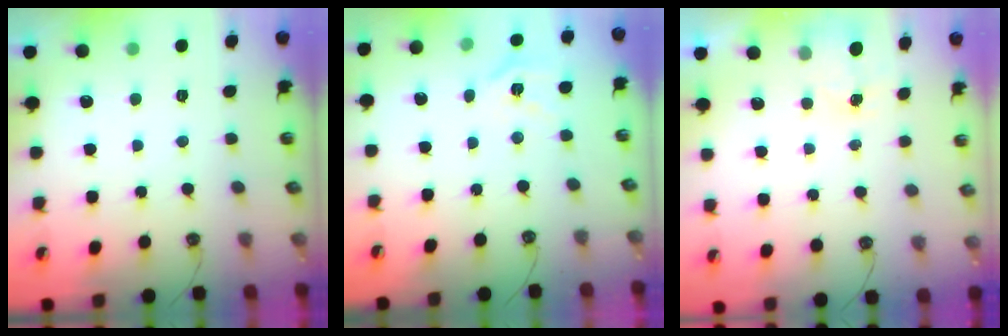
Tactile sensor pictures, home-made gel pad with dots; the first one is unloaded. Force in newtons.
{"total": 11.2, "press": 11.1, "slide": 1.6}
{"total": 1.7, "press": 1.6, "slide": 0.2}